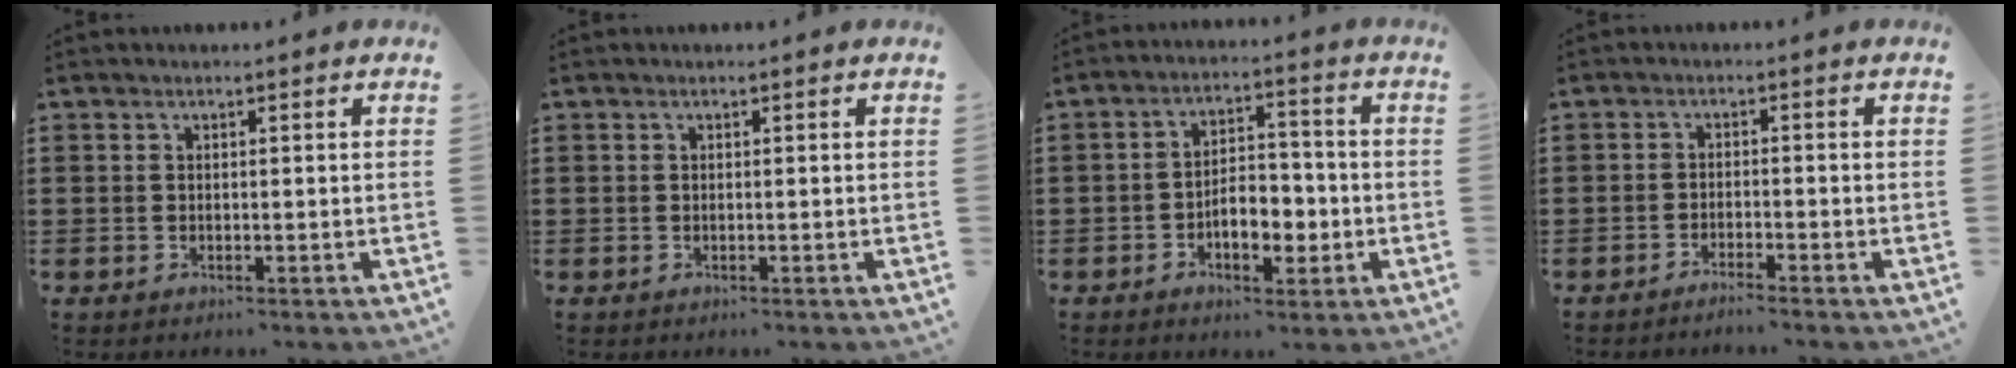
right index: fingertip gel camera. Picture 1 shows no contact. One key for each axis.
{"total": 0.0}
{"total": 6.5, "fx": -2.2, "fy": 3.5, "fz": 5.0, "tx": -0.071, "ty": 0.006, "tz": -0.043}
{"total": 1.8, "fx": -1.7, "fy": -0.3, "fz": 0.3, "tx": -0.006, "ty": 0.003, "tz": -0.034}